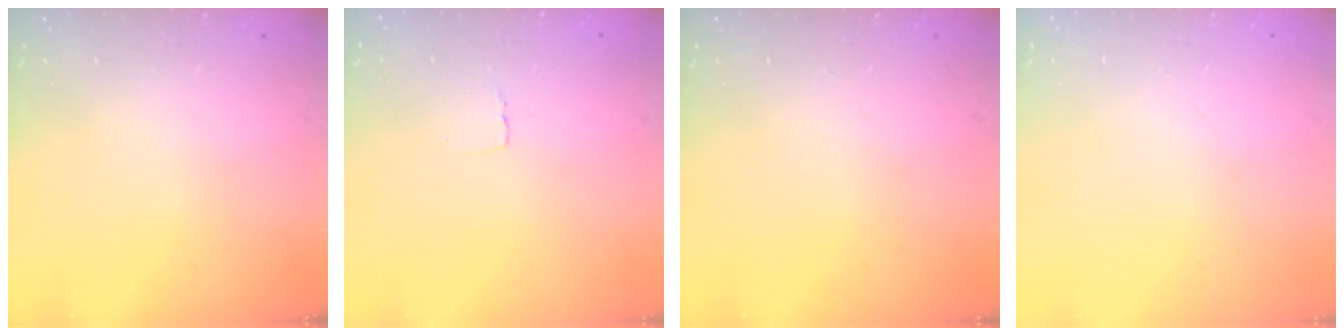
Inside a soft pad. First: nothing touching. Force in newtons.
{"total": 2.3, "press": 2.3, "slide": 0.1}
{"total": 0.0}
{"total": 0.0}